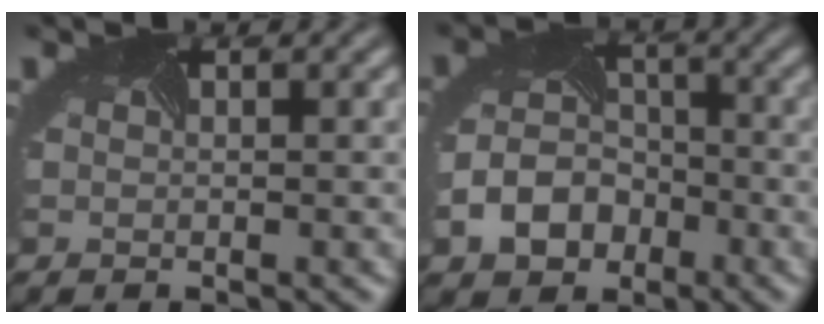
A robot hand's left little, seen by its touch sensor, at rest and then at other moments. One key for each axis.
{"total": 4.7, "fx": -2.3, "fy": 3.7, "fz": 1.7, "tx": -0.042, "ty": -0.003, "tz": -0.047}